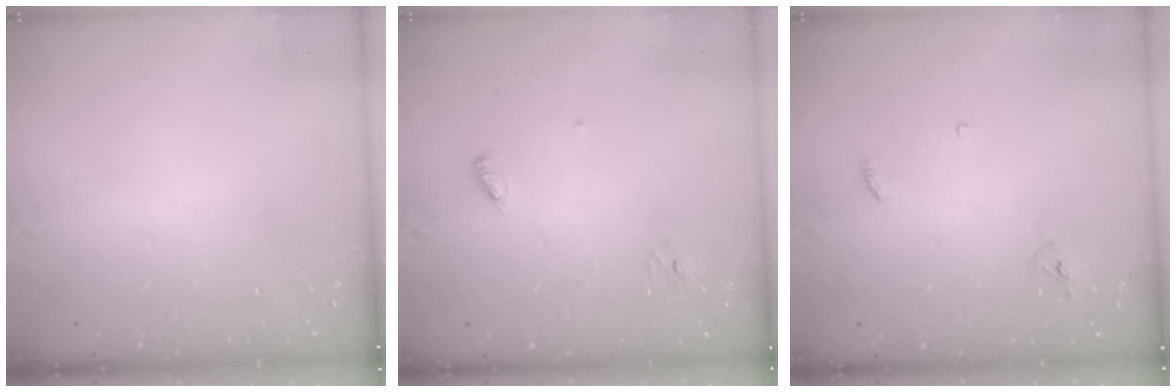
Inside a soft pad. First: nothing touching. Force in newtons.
{"total": 3.4, "press": 3.4, "slide": 0.3}
{"total": 2.9, "press": 2.9, "slide": 0.2}